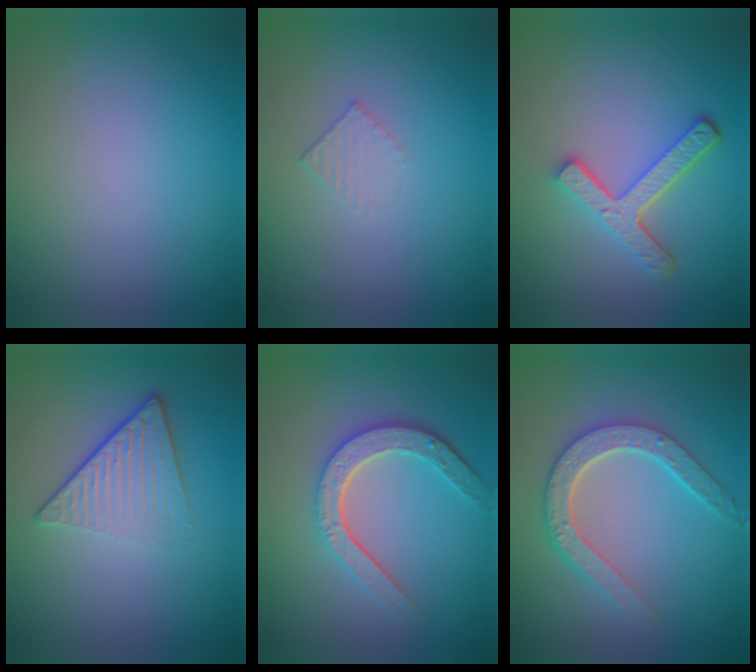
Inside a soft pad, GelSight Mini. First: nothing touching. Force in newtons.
{"total": 1.1, "press": 1.1, "slide": 0.0}
{"total": 4.4, "press": 3.3, "slide": 2.8}
{"total": 4.6, "press": 2.9, "slide": 3.6}
{"total": 4.6, "press": 3.5, "slide": 3.0}
{"total": 4.5, "press": 3.5, "slide": 2.8}